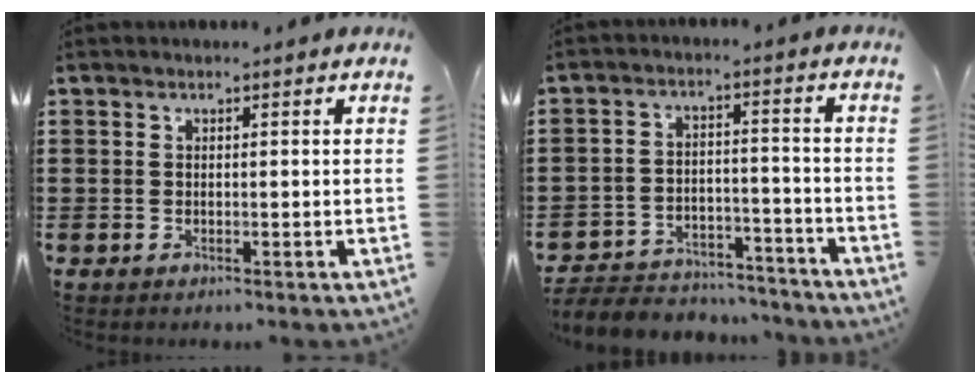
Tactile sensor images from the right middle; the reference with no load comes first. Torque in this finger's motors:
{"motor_torque": [0.26, -0.09, 0.42, 0.09]}